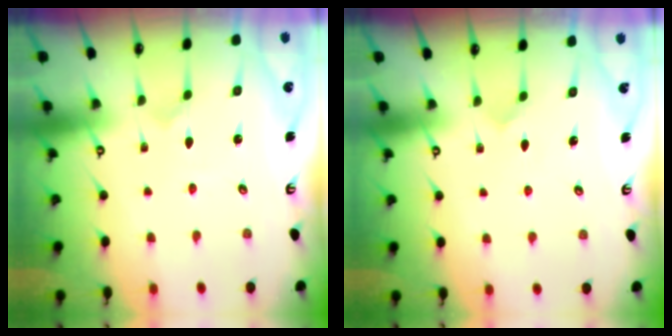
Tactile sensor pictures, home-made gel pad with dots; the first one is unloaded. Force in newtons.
{"total": 4.8, "press": 4.8, "slide": 0.4}